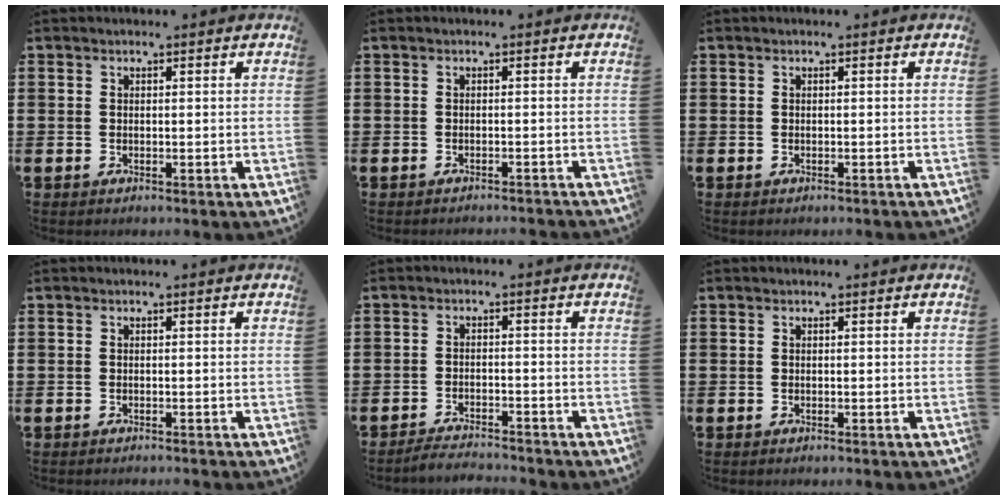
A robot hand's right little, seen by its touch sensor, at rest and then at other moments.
{"total": 0.6, "force": [-0.6, -0.2, 0.1], "torque": [-0.001, -0.001, -0.012]}
{"total": 0.0}
{"total": 0.0}
{"total": 2.3, "force": [-2.3, -0.1, 0.0], "torque": [-0.005, 0.004, -0.048]}
{"total": 0.0}